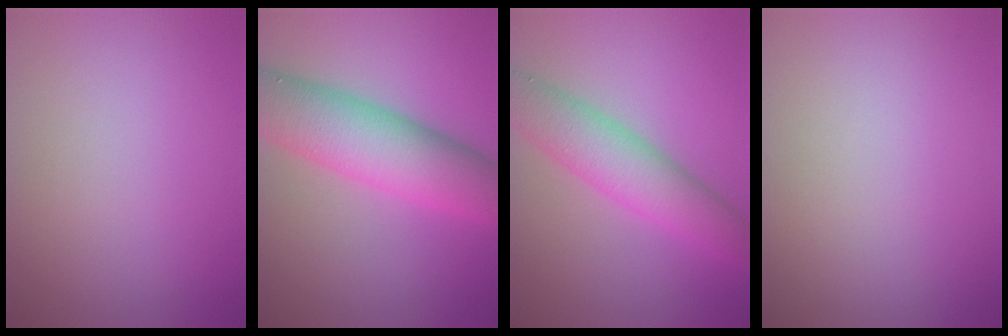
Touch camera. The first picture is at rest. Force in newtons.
{"total": 9.1, "press": 9.1, "slide": 0.4}
{"total": 5.9, "press": 5.9, "slide": 0.0}
{"total": 0.0}